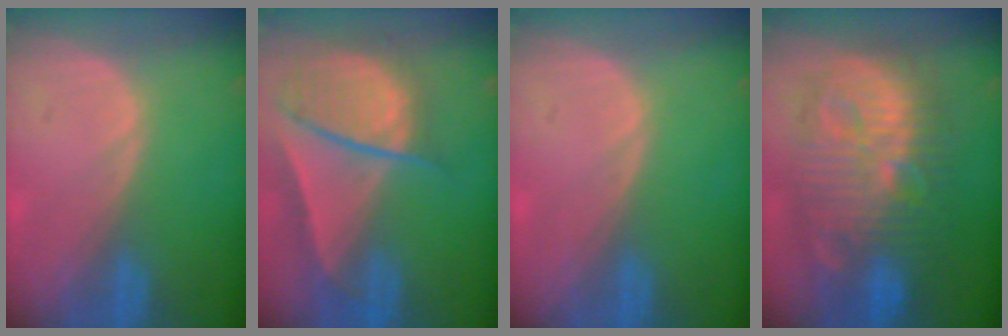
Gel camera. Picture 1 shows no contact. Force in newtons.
{"total": 9.5, "press": 8.1, "slide": 4.9}
{"total": 0.0}
{"total": 13.8, "press": 13.7, "slide": 1.3}